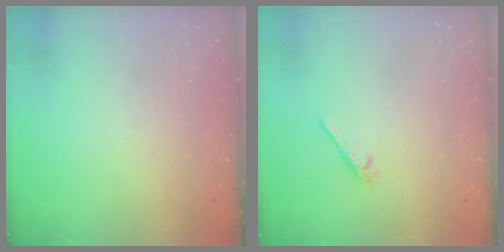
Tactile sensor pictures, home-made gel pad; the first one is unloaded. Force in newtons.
{"total": 1.9, "press": 1.9, "slide": 0.4}